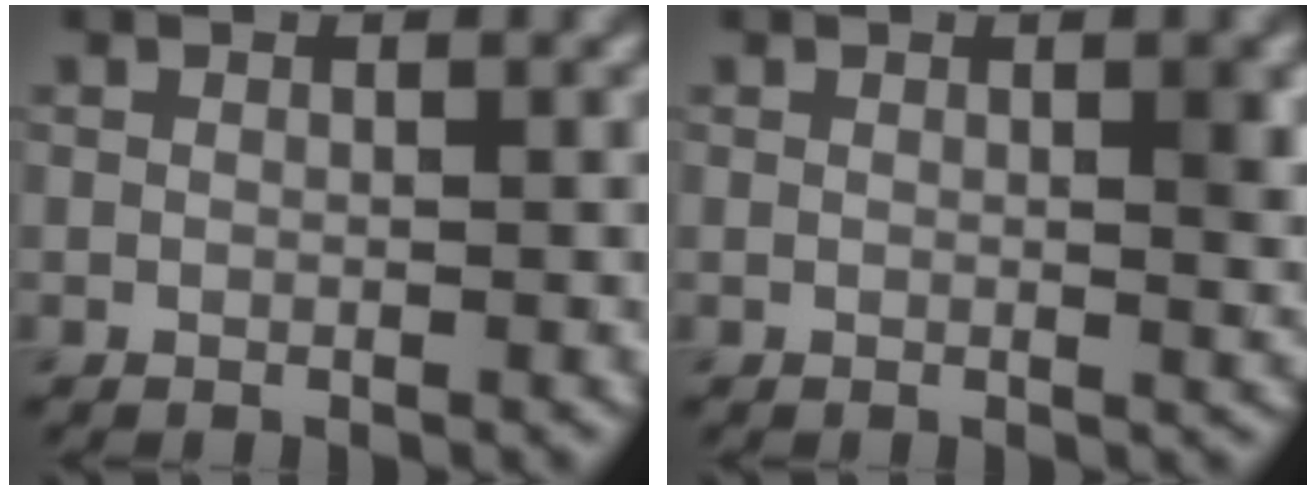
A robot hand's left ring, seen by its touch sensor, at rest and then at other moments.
{"total": 2.3, "force": [0.6, 0.6, 2.2], "torque": [-0.024, -0.001, 0.008]}